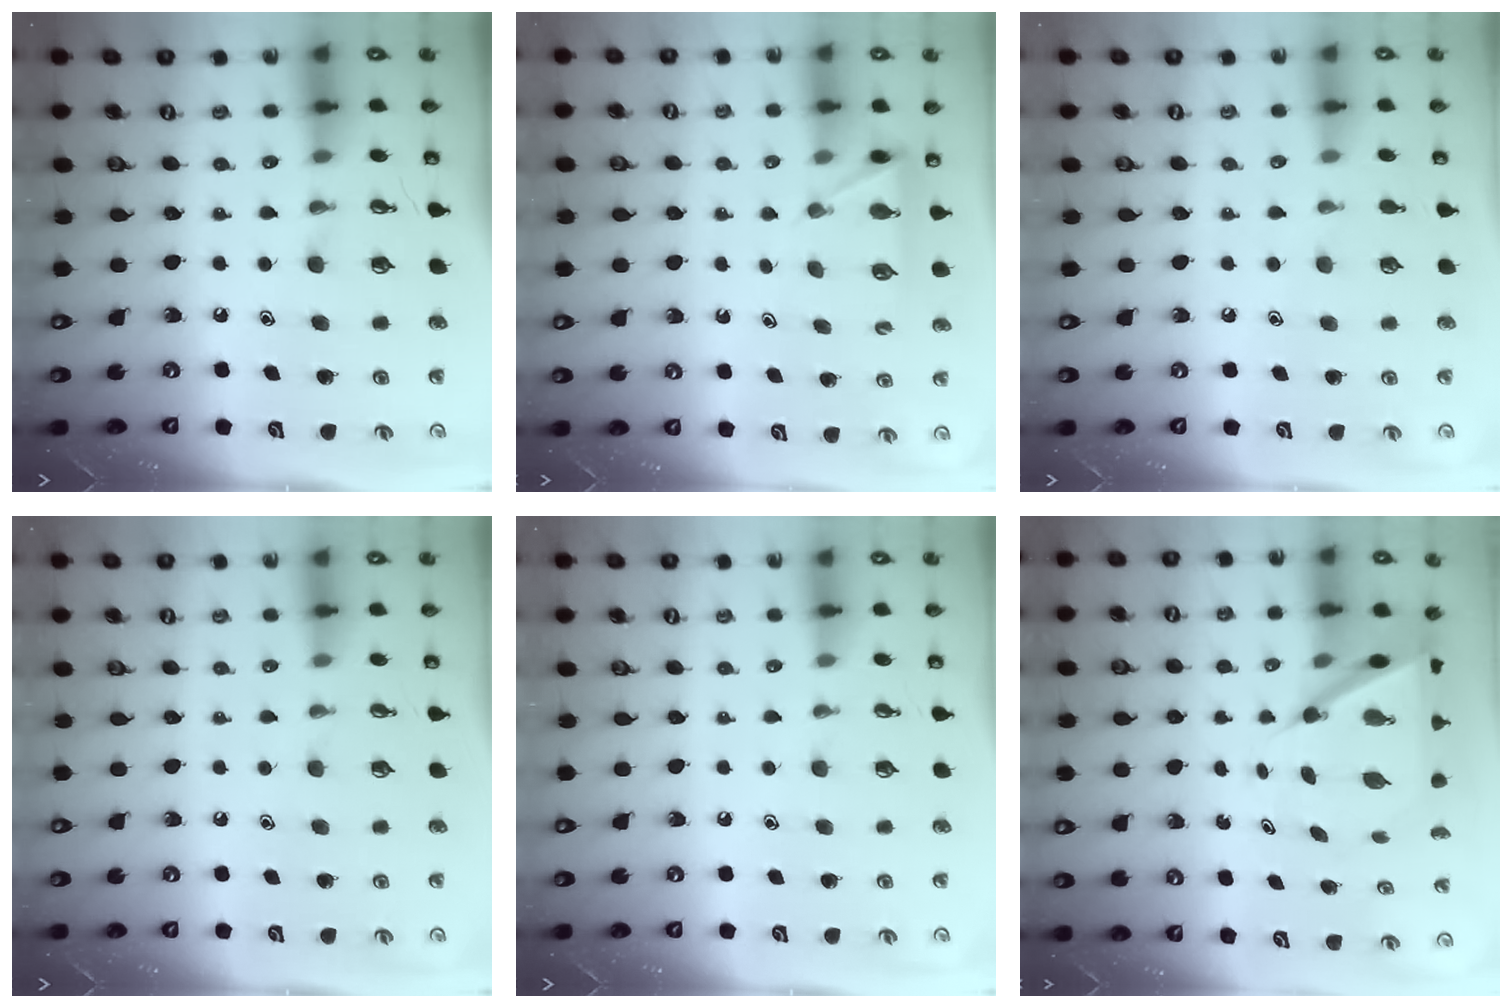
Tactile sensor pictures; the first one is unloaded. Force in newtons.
{"total": 3.0, "press": 2.9, "slide": 0.4}
{"total": 3.5, "press": 3.5, "slide": 0.3}
{"total": 0.0}
{"total": 0.0}
{"total": 6.7, "press": 6.7, "slide": 0.7}